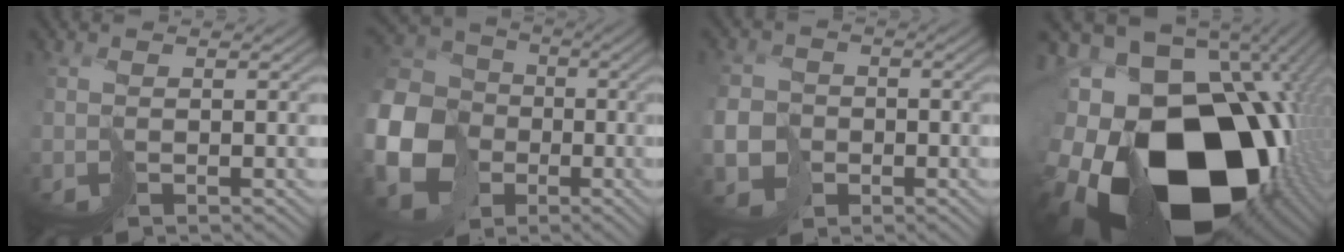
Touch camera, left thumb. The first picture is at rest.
{"total": 18.2, "force": [-4.9, 15.4, 8.4], "torque": [-0.245, -0.037, -0.119]}
{"total": 6.2, "force": [-2.3, 5.3, 2.4], "torque": [-0.063, -0.022, -0.061]}
{"total": 22.4, "force": [-5.0, 16.0, 14.8], "torque": [-0.281, -0.063, -0.048]}